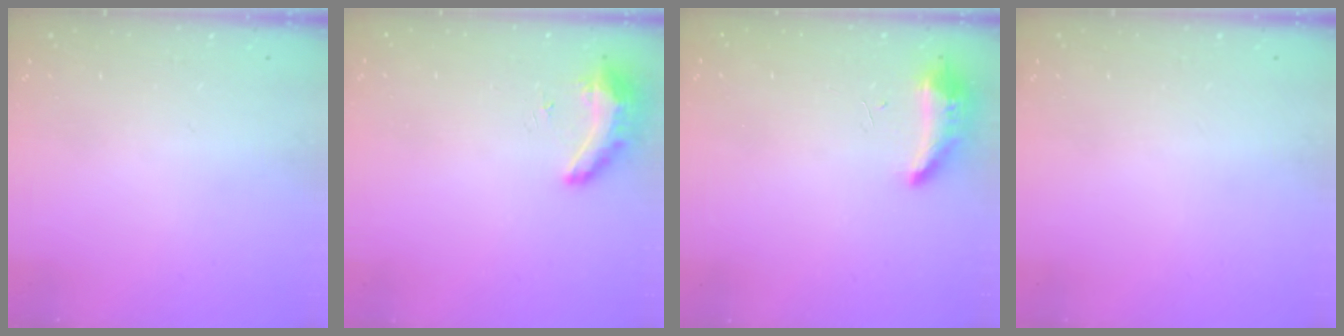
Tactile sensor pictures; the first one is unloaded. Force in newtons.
{"total": 8.4, "press": 8.3, "slide": 1.3}
{"total": 8.5, "press": 8.4, "slide": 1.6}
{"total": 0.0}